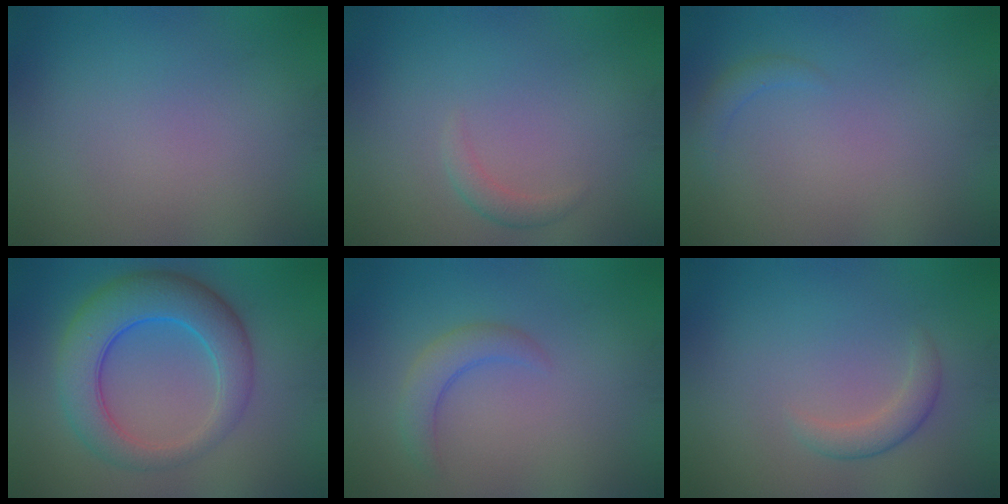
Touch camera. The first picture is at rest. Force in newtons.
{"total": 1.2, "press": 1.2, "slide": 0.1}
{"total": 1.1, "press": 1.1, "slide": 0.1}
{"total": 7.3, "press": 7.2, "slide": 0.4}
{"total": 2.3, "press": 2.3, "slide": 0.4}
{"total": 1.8, "press": 1.8, "slide": 0.1}